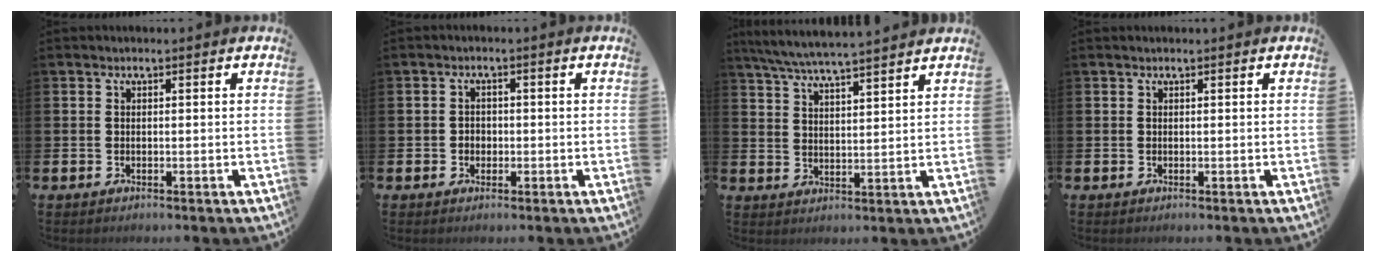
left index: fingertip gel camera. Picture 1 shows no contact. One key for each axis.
{"total": 1.6, "fx": -0.3, "fy": 1.5, "fz": 0.5, "tx": -0.001, "ty": 0.002, "tz": -0.011}
{"total": 6.1, "fx": 5.8, "fy": -0.1, "fz": 1.8, "tx": -0.060, "ty": -0.029, "tz": 0.104}
{"total": 0.0}